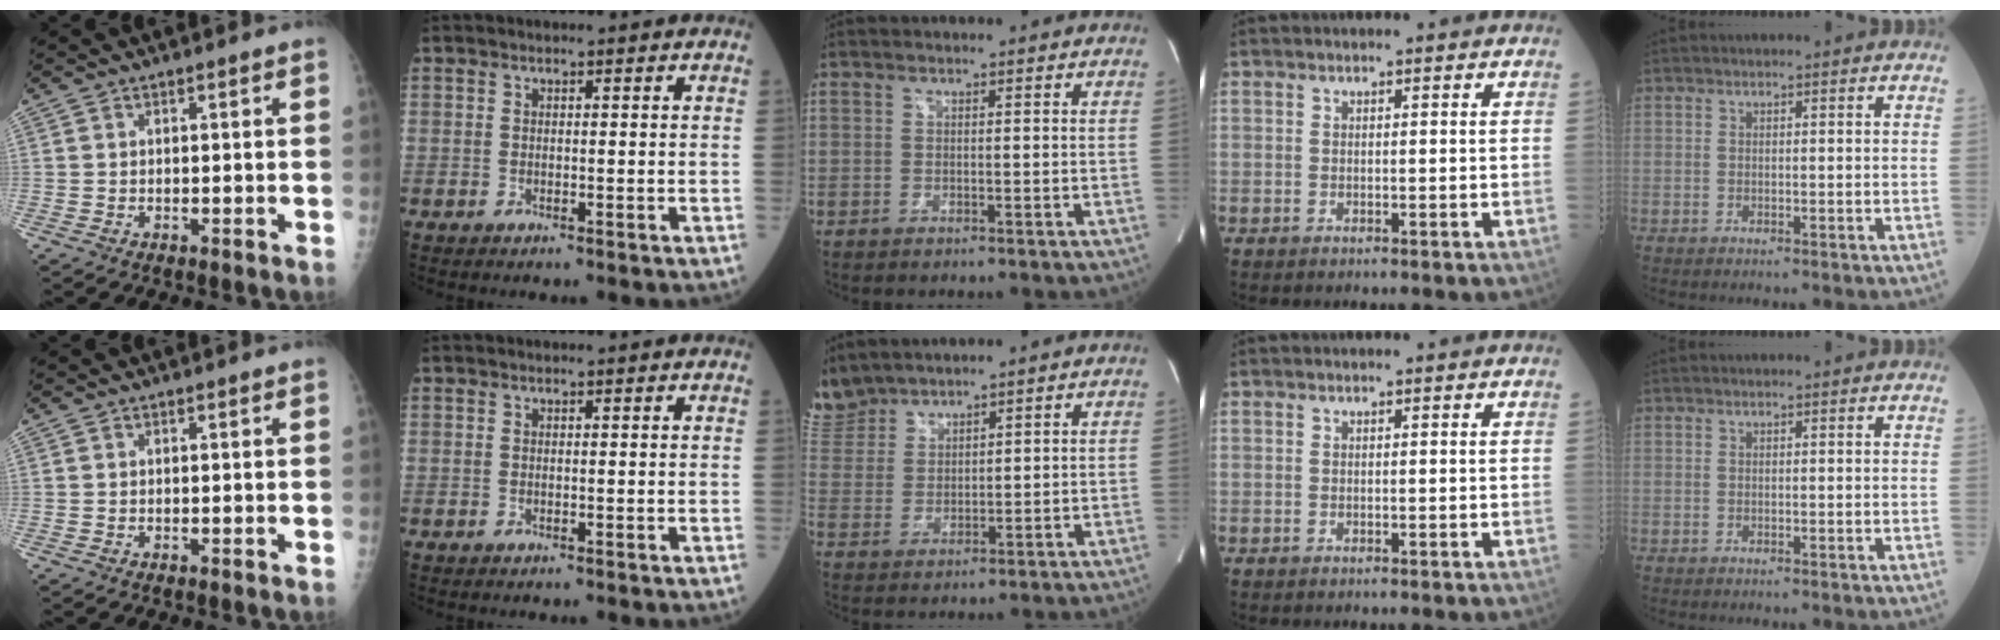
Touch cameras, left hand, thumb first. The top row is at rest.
{"middle": {"total": 7.1, "force": [6.9, 1.7, 0.3], "torque": [-0.020, 0.012, 0.156]}}